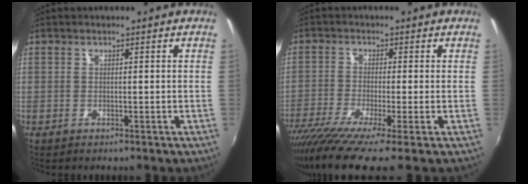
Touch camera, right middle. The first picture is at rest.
{"total": 8.5, "force": [-6.9, -0.9, 4.9], "torque": [-0.113, -0.038, -0.130]}